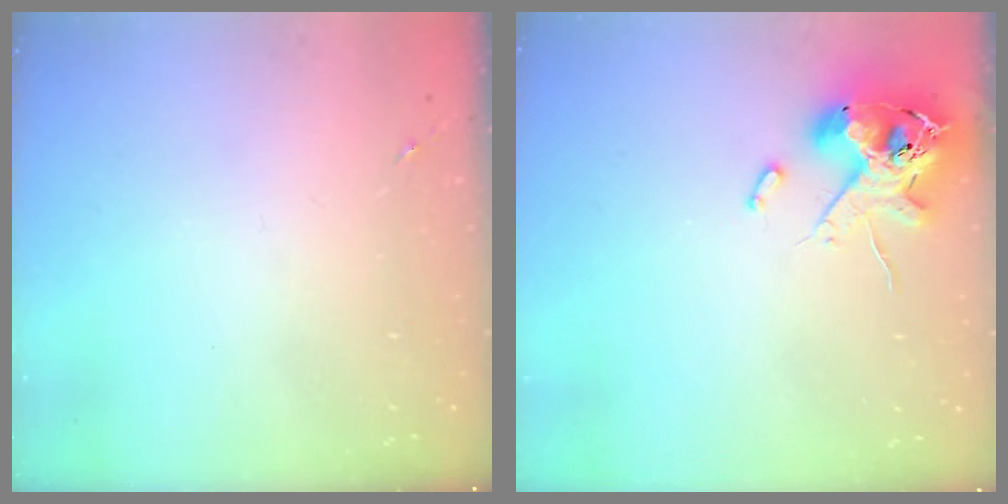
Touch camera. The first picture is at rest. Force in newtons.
{"total": 12.8, "press": 12.6, "slide": 2.3}